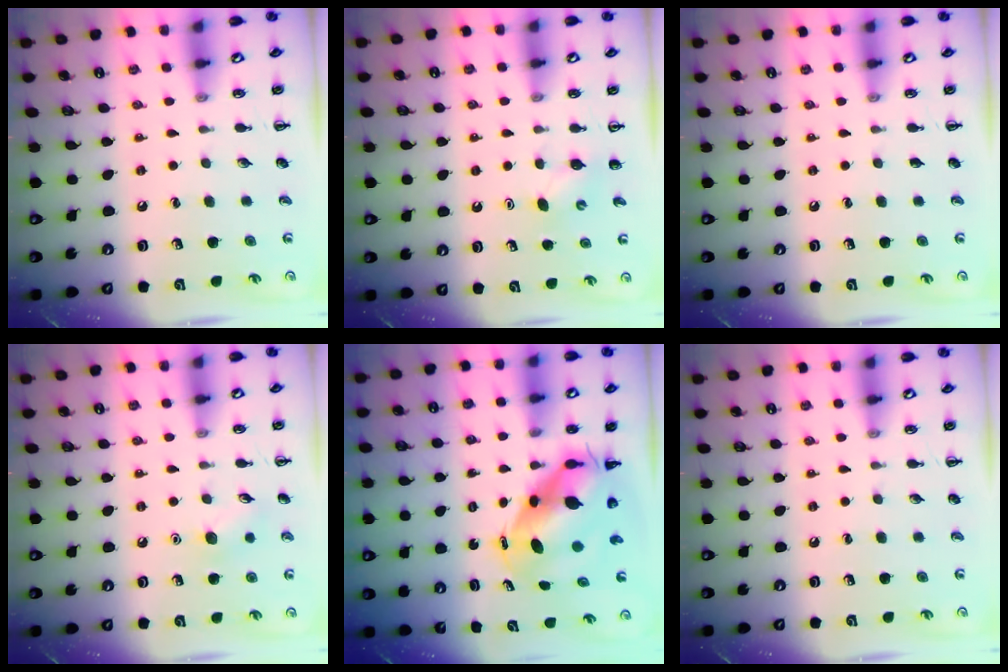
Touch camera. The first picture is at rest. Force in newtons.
{"total": 2.7, "press": 2.6, "slide": 0.7}
{"total": 0.0}
{"total": 6.8, "press": 6.6, "slide": 1.4}
{"total": 8.1, "press": 7.9, "slide": 1.9}
{"total": 0.0}